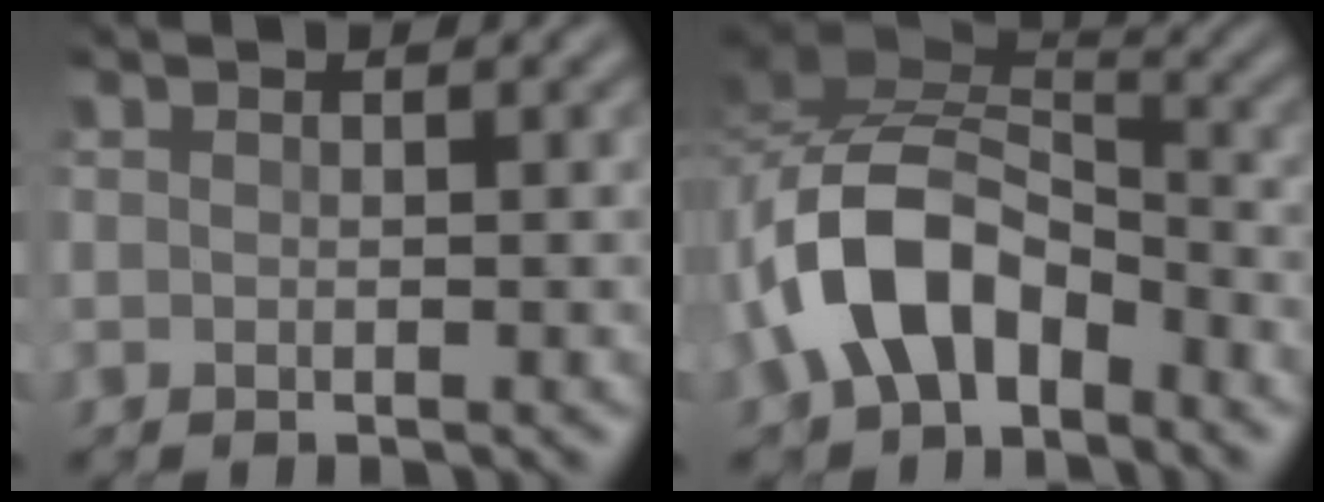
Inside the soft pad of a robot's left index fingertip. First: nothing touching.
{"total": 9.0, "force": [-4.1, 5.5, 5.8], "torque": [-0.105, 0.013, -0.085]}